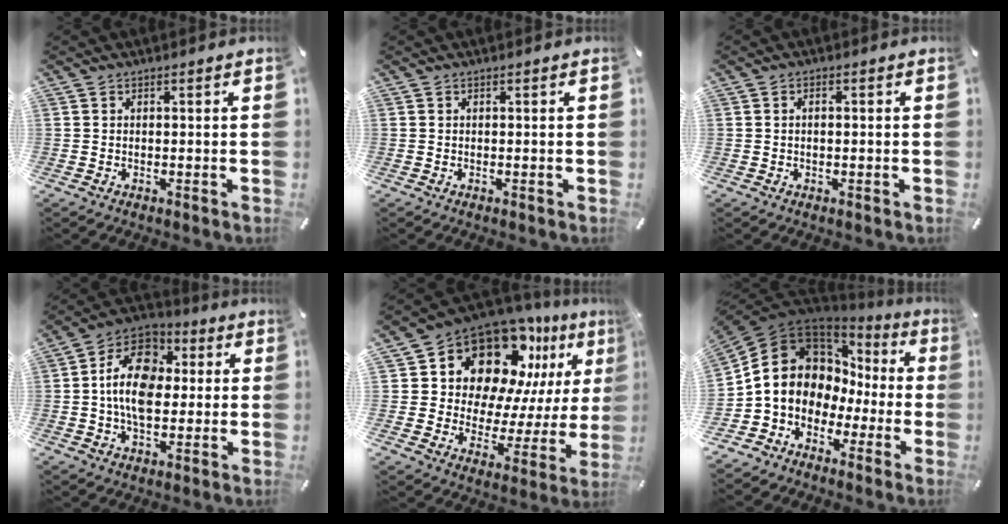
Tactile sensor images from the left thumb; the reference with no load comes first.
{"total": 0.0}
{"total": 1.1, "force": [0.1, 0.6, 1.0], "torque": [-0.020, 0.004, 0.000]}
{"total": 15.1, "force": [0.3, 10.8, 10.6], "torque": [-0.199, 0.012, 0.000]}
{"total": 16.5, "force": [11.5, 9.8, 6.4], "torque": [-0.098, -0.106, 0.199]}
{"total": 12.3, "force": [0.5, 11.0, 5.4], "torque": [-0.120, -0.020, 0.005]}